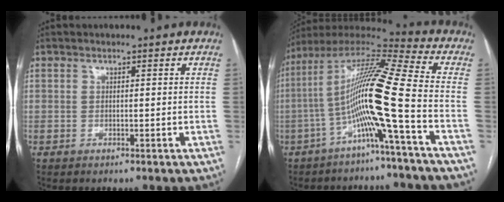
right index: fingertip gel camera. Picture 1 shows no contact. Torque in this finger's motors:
{"motor_torque": [2.14, 0.00, 1.06, 0.21]}